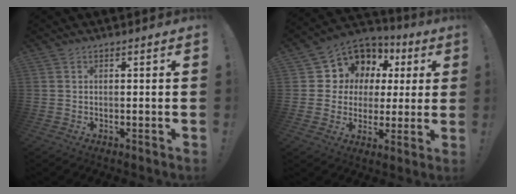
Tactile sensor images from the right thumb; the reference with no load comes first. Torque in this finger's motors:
{"motor_torque": [-0.25, 0.41, 0.04, -0.03, 0.17]}